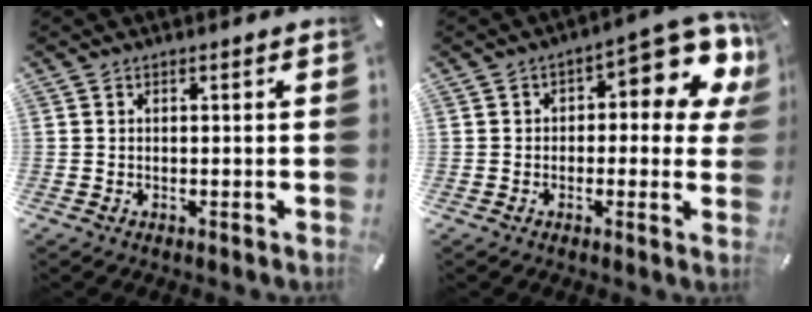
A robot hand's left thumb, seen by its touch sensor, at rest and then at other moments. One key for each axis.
{"total": 10.9, "fx": 4.0, "fy": 5.1, "fz": 8.7, "tx": -0.103, "ty": -0.033, "tz": 0.065}